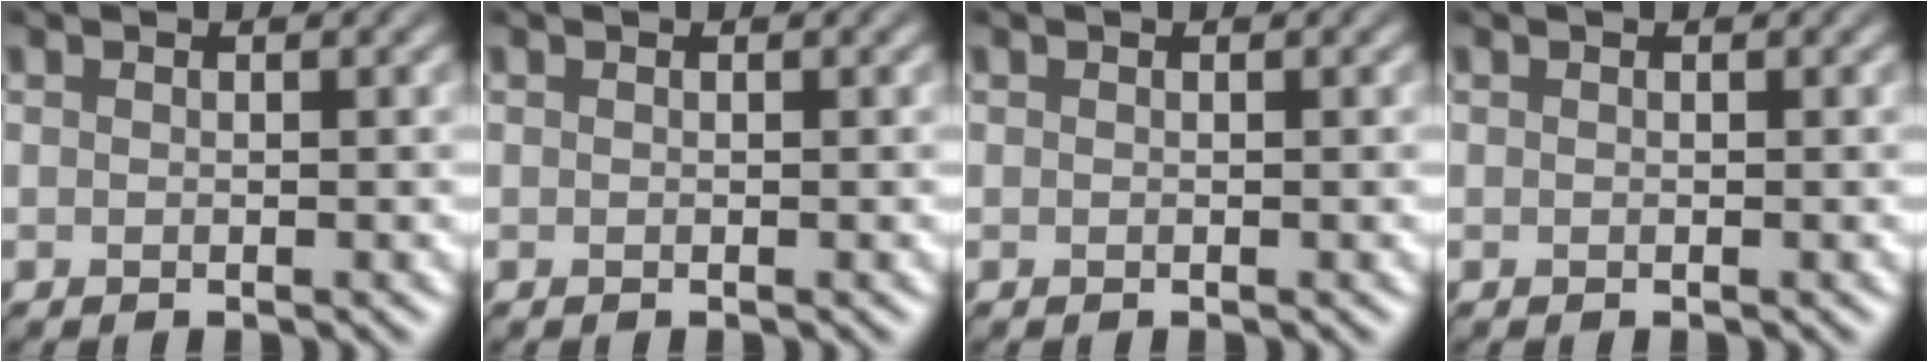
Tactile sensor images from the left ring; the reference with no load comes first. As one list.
[{"total": 0.0}, {"total": 0.0}, {"total": 0.0}]